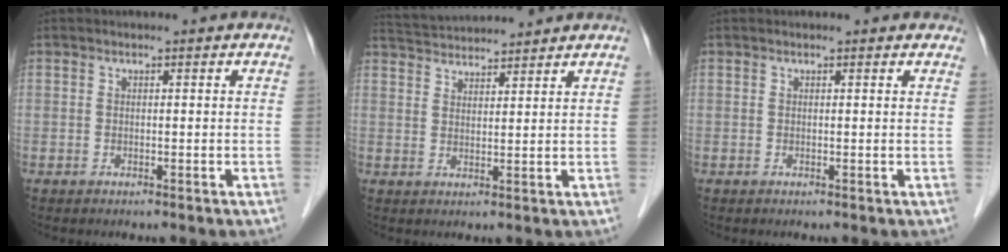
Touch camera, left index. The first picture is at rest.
{"total": 8.1, "force": [7.9, 0.2, 1.6], "torque": [-0.039, 0.035, 0.130]}
{"total": 2.3, "force": [2.1, 0.8, 0.6], "torque": [-0.009, 0.009, 0.012]}